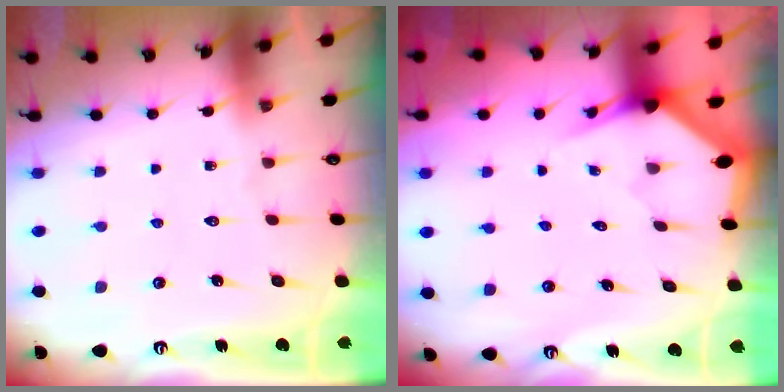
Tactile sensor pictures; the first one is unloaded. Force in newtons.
{"total": 2.8, "press": 2.8, "slide": 0.1}